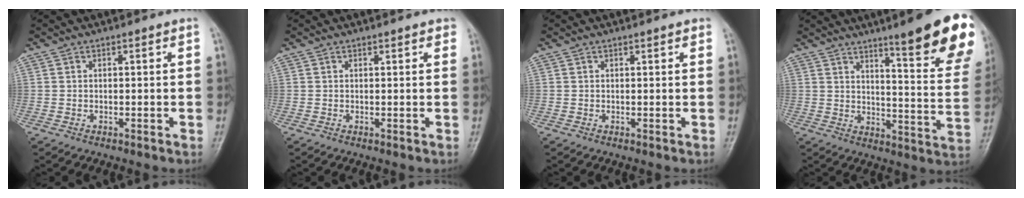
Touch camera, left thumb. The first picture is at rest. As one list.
[{"total": 1.4, "force": [1.0, 0.6, 0.7], "torque": [-0.004, -0.001, 0.008]}, {"total": 1.0, "force": [0.7, 0.4, 0.5], "torque": [-0.007, -0.002, 0.007]}, {"total": 21.0, "force": [13.4, 3.1, 15.8], "torque": [-0.174, -0.074, 0.175]}]